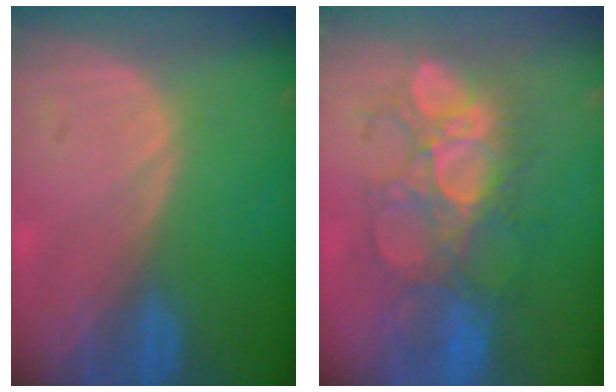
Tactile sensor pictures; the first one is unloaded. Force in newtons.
{"total": 9.2, "press": 9.2, "slide": 0.5}